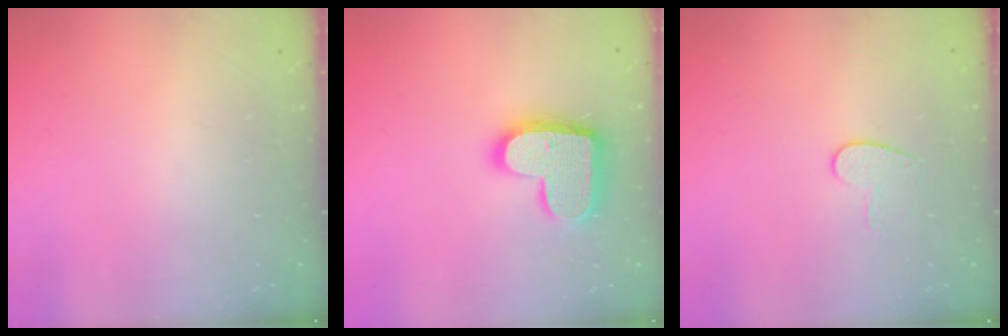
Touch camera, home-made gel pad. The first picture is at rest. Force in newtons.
{"total": 16.6, "press": 16.5, "slide": 0.9}
{"total": 7.7, "press": 7.6, "slide": 0.5}